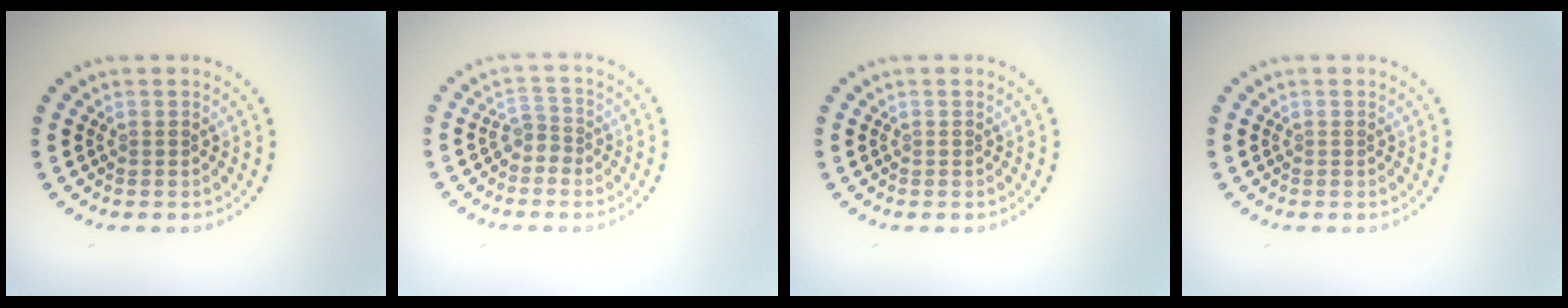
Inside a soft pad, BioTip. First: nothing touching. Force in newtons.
{"total": 1.8, "press": 1.1, "slide": 1.3}
{"total": 0.0}
{"total": 0.0}